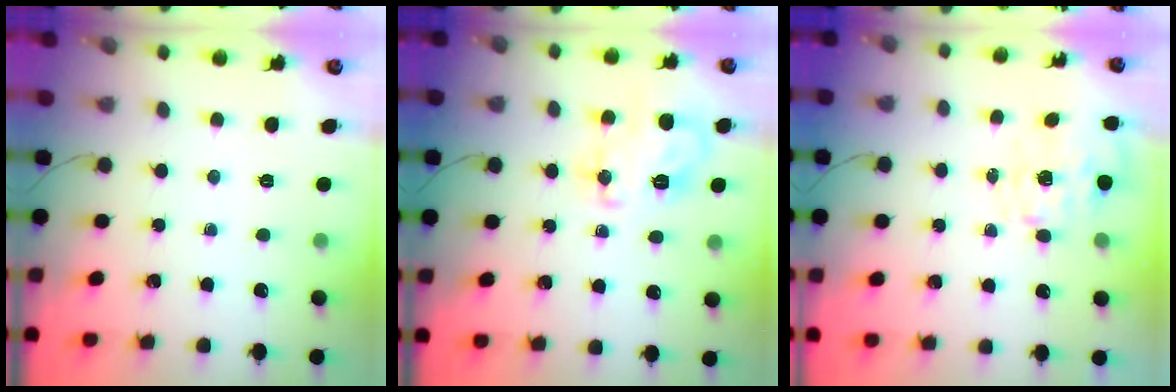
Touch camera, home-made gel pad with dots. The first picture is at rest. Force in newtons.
{"total": 13.1, "press": 13.0, "slide": 0.9}
{"total": 8.2, "press": 8.2, "slide": 0.8}